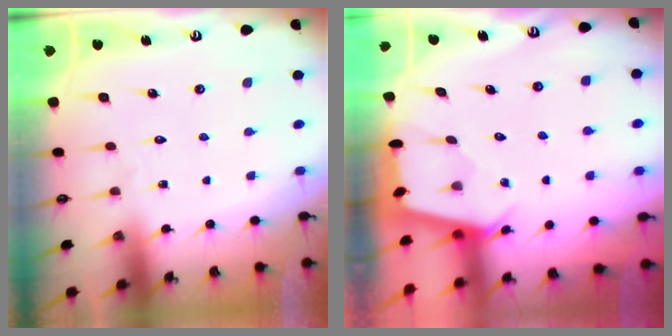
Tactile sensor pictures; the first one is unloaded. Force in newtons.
{"total": 2.6, "press": 2.5, "slide": 0.3}